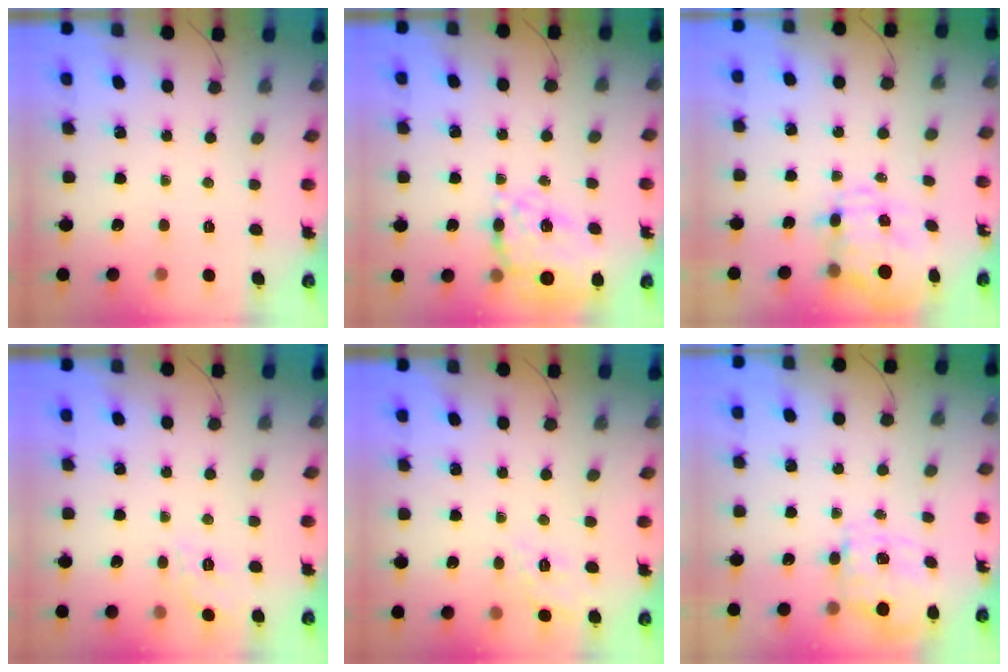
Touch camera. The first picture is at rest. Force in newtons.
{"total": 15.4, "press": 14.6, "slide": 4.8}
{"total": 7.0, "press": 6.8, "slide": 1.7}
{"total": 9.7, "press": 9.6, "slide": 1.6}
{"total": 2.8, "press": 2.2, "slide": 1.7}
{"total": 3.6, "press": 3.5, "slide": 1.0}